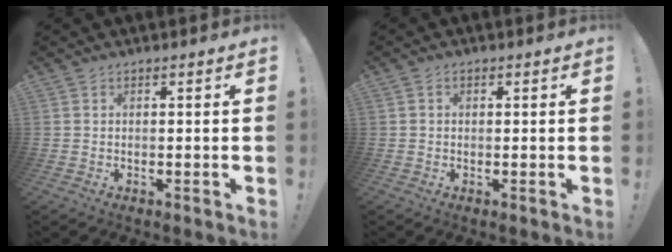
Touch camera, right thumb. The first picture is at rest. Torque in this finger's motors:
{"motor_torque": [-0.22, -0.31, -0.09, -0.03, 0.03]}